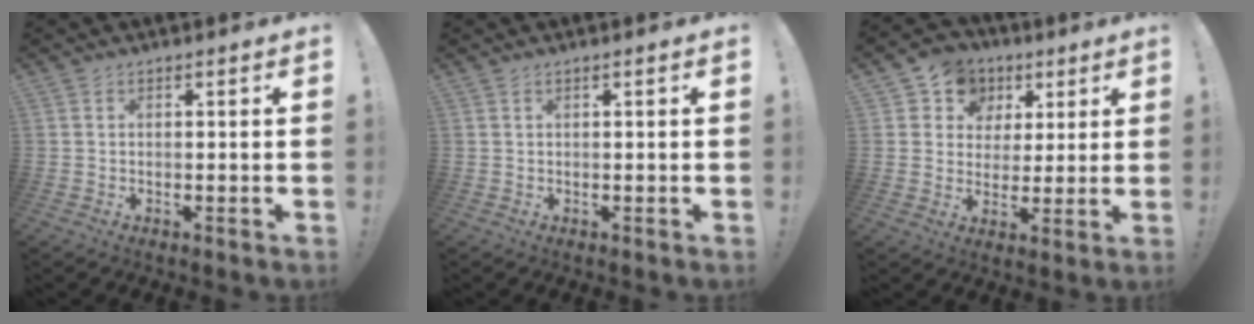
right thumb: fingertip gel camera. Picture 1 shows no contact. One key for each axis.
{"total": 0.7, "fx": 0.3, "fy": -0.2, "fz": 0.6, "tx": -0.014, "ty": 0.001, "tz": 0.005}
{"total": 10.0, "fx": 3.8, "fy": 8.9, "fz": 2.5, "tx": -0.037, "ty": -0.014, "tz": 0.077}